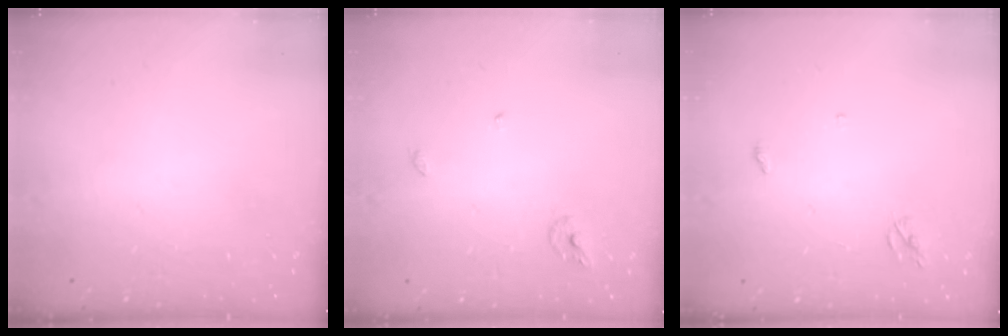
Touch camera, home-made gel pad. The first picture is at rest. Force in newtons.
{"total": 4.9, "press": 4.9, "slide": 0.4}
{"total": 2.6, "press": 2.6, "slide": 0.2}